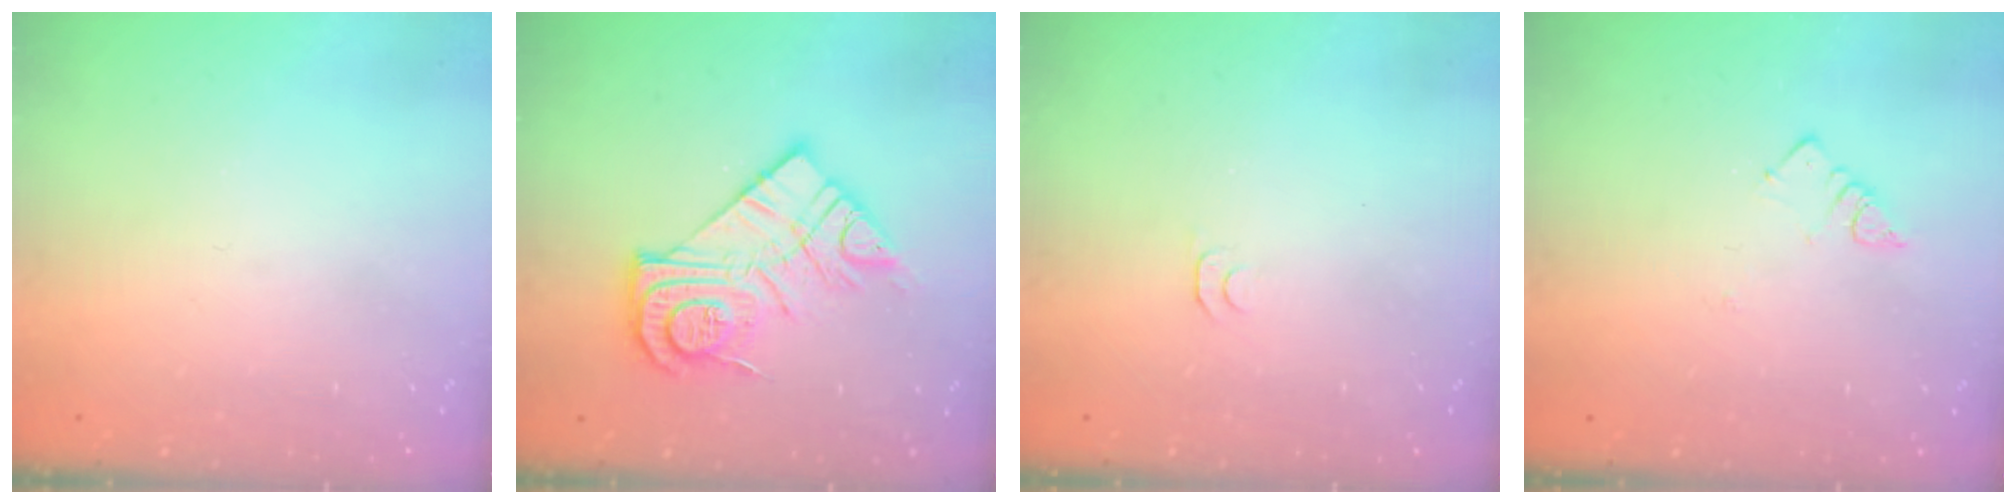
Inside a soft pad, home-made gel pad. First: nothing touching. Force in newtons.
{"total": 16.3, "press": 16.2, "slide": 1.1}
{"total": 3.5, "press": 3.4, "slide": 0.4}
{"total": 3.2, "press": 3.2, "slide": 0.3}